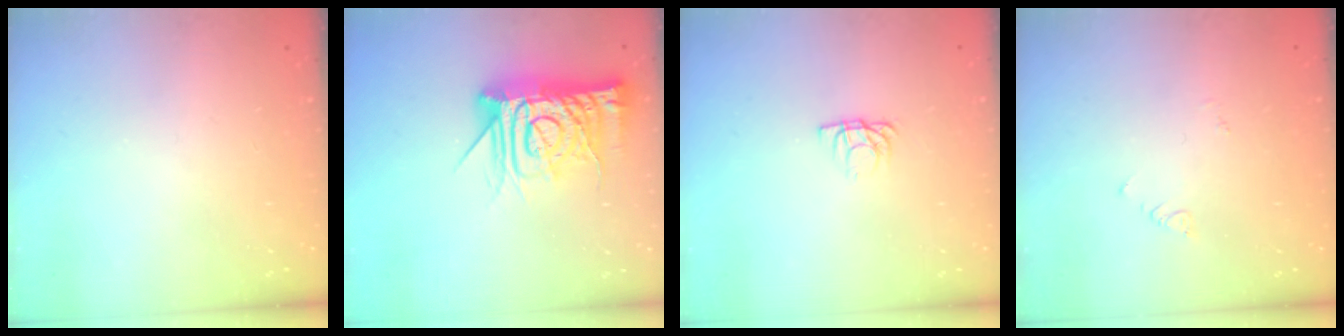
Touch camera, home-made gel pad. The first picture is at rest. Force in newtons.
{"total": 17.6, "press": 17.5, "slide": 1.7}
{"total": 4.1, "press": 4.1, "slide": 0.6}
{"total": 1.9, "press": 1.9, "slide": 0.4}